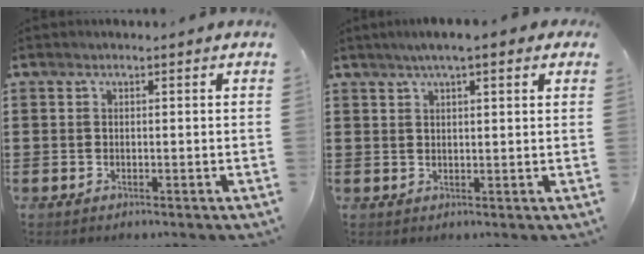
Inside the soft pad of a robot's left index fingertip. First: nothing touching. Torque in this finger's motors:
{"motor_torque": [1.37, -0.42, 0.35, 0.08]}